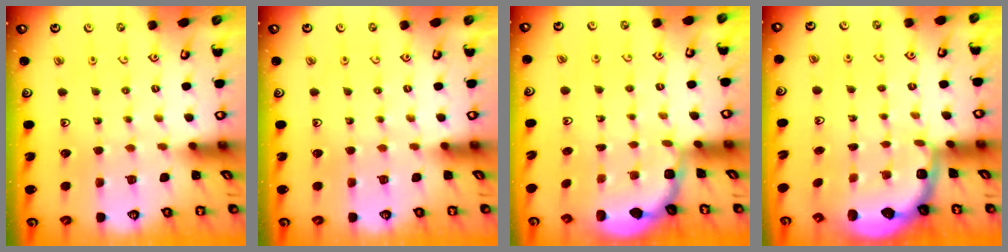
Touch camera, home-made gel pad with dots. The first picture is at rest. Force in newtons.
{"total": 0.0}
{"total": 1.9, "press": 1.6, "slide": 1.0}
{"total": 2.6, "press": 1.9, "slide": 1.7}